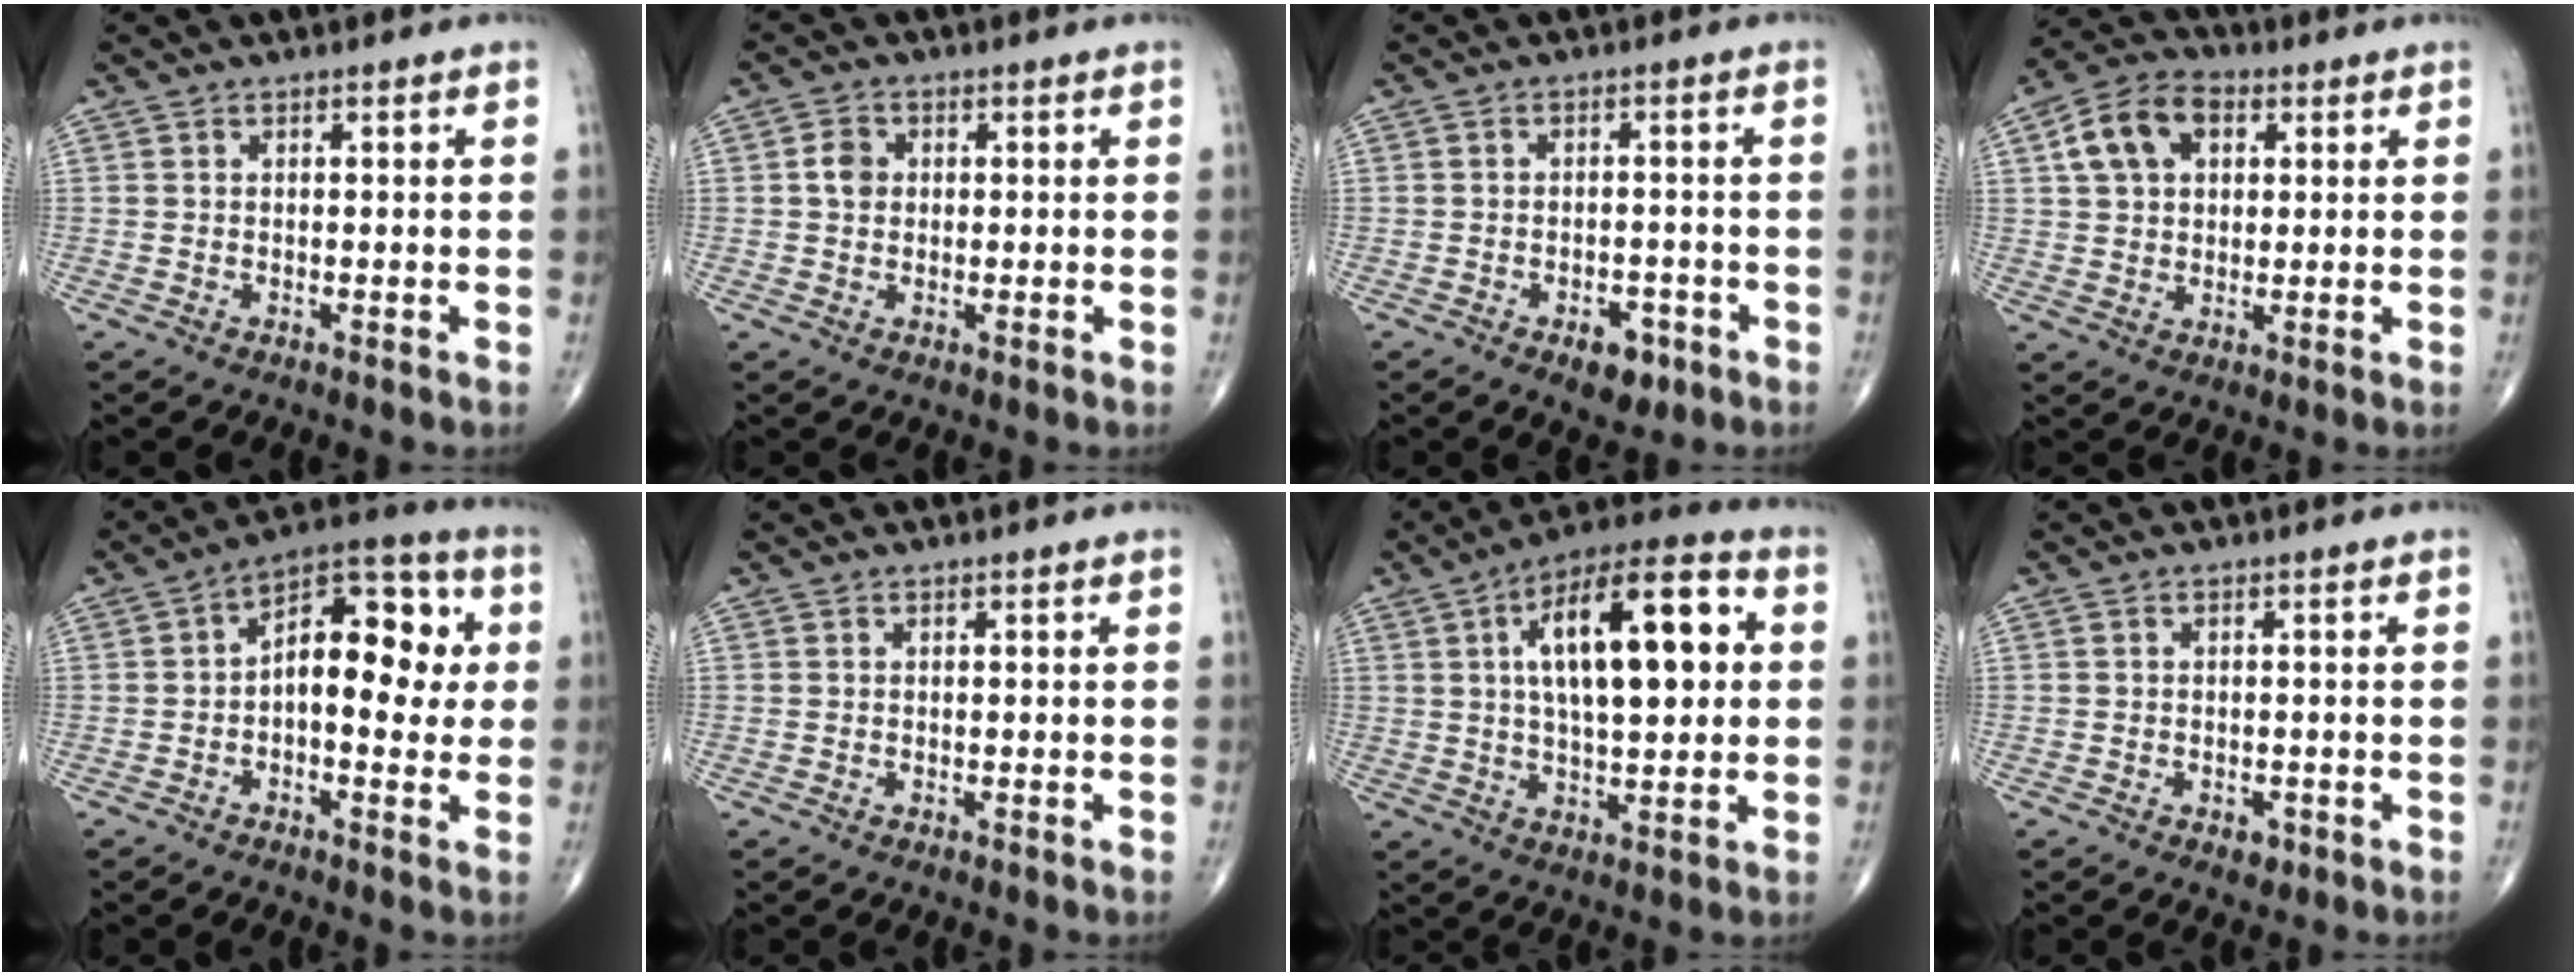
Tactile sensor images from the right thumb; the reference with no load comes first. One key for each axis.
{"total": 3.2, "fx": 0.3, "fy": 2.7, "fz": 1.8, "tx": -0.023, "ty": 0.004, "tz": 0.002}
{"total": 5.0, "fx": -2.7, "fy": 2.9, "fz": 3.1, "tx": -0.025, "ty": 0.011, "tz": -0.035}
{"total": 10.2, "fx": 3.2, "fy": 7.0, "fz": 6.7, "tx": -0.109, "ty": 0.012, "tz": 0.049}
{"total": 13.9, "fx": 0.7, "fy": 7.5, "fz": 11.6, "tx": -0.132, "ty": 0.035, "tz": 0.000}
{"total": 0.0}
{"total": 19.0, "fx": 3.8, "fy": 7.6, "fz": 17.0, "tx": -0.250, "ty": 0.017, "tz": 0.053}
{"total": 1.9, "fx": -0.9, "fy": 1.2, "fz": 1.1, "tx": -0.007, "ty": 0.001, "tz": -0.010}